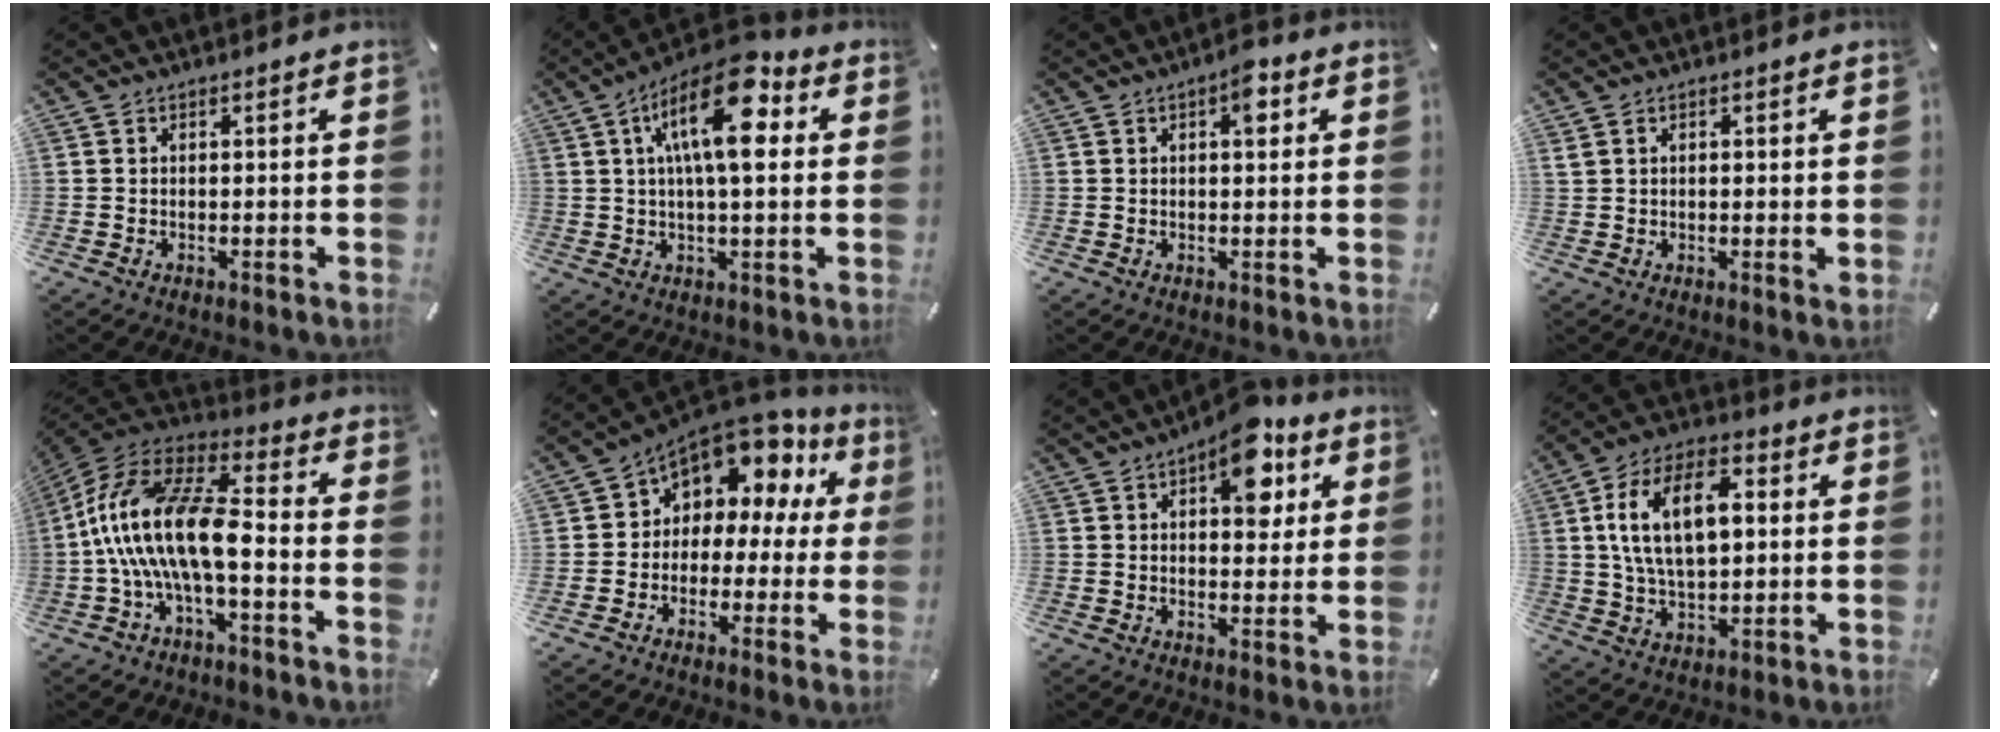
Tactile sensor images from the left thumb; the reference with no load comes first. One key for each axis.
{"total": 15.7, "fx": 5.4, "fy": 6.2, "fz": 13.3, "tx": -0.218, "ty": -0.015, "tz": 0.088}
{"total": 4.8, "fx": 1.6, "fy": 2.3, "fz": 3.9, "tx": -0.042, "ty": -0.006, "tz": 0.017}
{"total": 1.8, "fx": 0.5, "fy": 0.9, "fz": 1.5, "tx": -0.030, "ty": 0.002, "tz": 0.007}
{"total": 18.6, "fx": -4.0, "fy": 7.4, "fz": 16.6, "tx": -0.339, "ty": 0.010, "tz": -0.071}
{"total": 9.2, "fx": 5.5, "fy": 6.4, "fz": 3.6, "tx": -0.062, "ty": -0.054, "tz": 0.098}
{"total": 11.9, "fx": 5.5, "fy": 6.2, "fz": 8.6, "tx": -0.107, "ty": -0.019, "tz": 0.091}
{"total": 15.6, "fx": 3.3, "fy": 9.0, "fz": 12.3, "tx": -0.250, "ty": 0.012, "tz": 0.052}